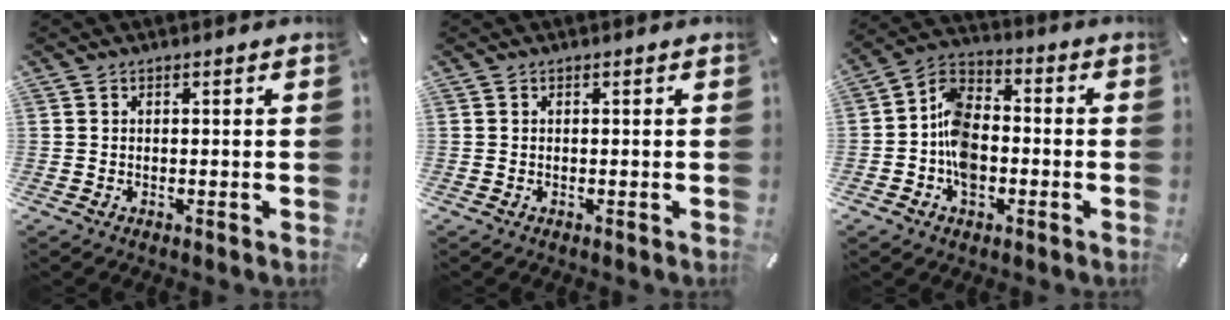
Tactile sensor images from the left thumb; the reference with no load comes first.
{"total": 0.0}
{"total": 10.4, "force": [-3.0, 7.8, 6.2], "torque": [-0.137, 0.027, -0.055]}